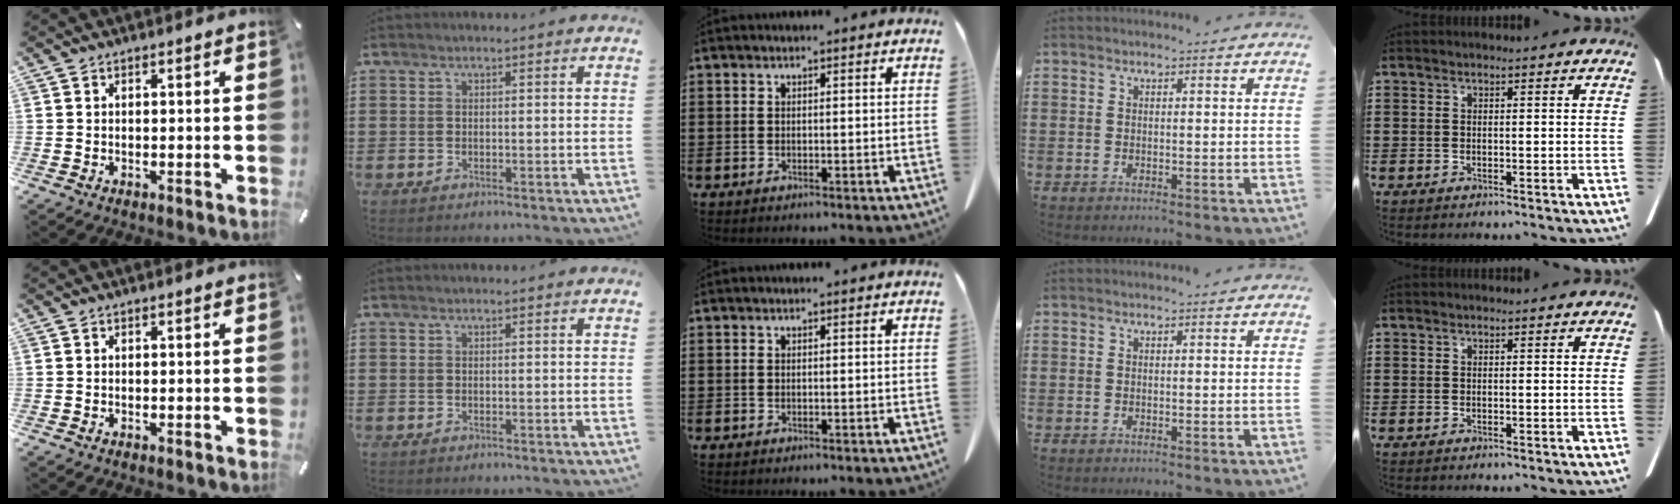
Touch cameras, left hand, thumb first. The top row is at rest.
{}